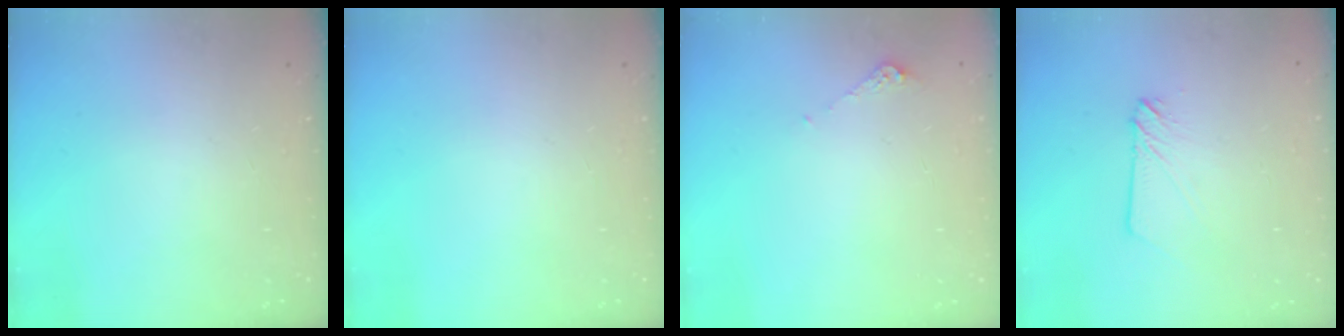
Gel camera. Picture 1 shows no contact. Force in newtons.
{"total": 0.0}
{"total": 4.3, "press": 4.2, "slide": 0.5}
{"total": 4.1, "press": 4.1, "slide": 0.4}